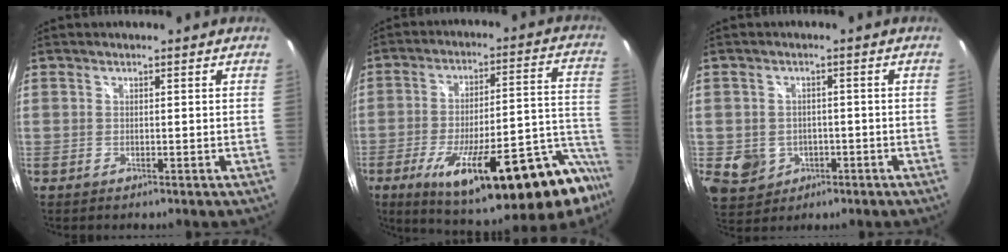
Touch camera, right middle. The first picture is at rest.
{"total": 28.9, "force": [-18.9, 7.1, 20.7], "torque": [-0.290, -0.021, -0.265]}
{"total": 6.6, "force": [-1.8, 5.9, 2.3], "torque": [-0.064, 0.004, -0.013]}